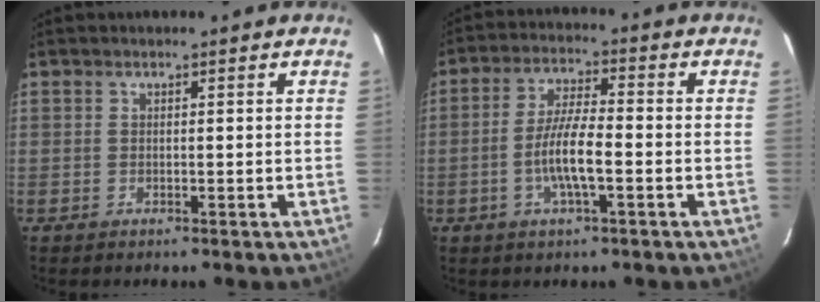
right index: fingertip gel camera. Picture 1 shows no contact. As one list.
[{"total": 7.7, "force": [-2.3, 1.3, 7.3], "torque": [-0.143, 0.002, -0.045]}]